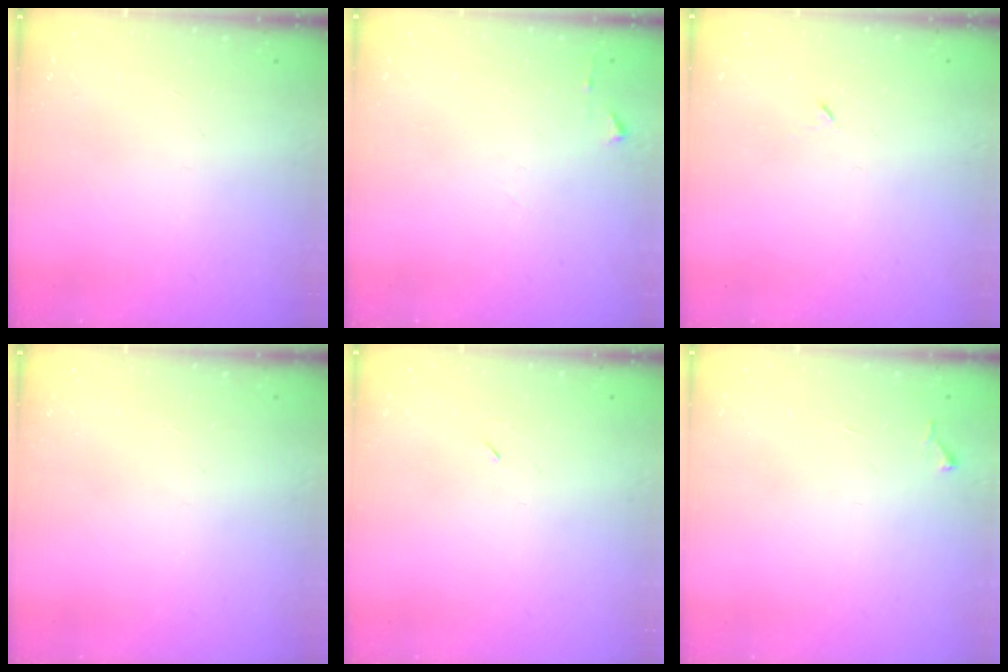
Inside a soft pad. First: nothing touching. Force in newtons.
{"total": 5.1, "press": 5.1, "slide": 0.6}
{"total": 3.3, "press": 3.2, "slide": 0.7}
{"total": 0.0}
{"total": 2.3, "press": 2.0, "slide": 1.2}
{"total": 4.2, "press": 4.1, "slide": 0.4}